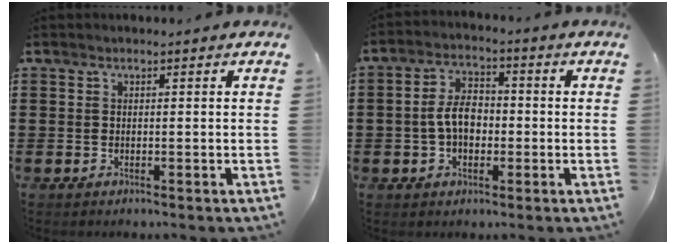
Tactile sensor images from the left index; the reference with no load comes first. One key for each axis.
{"total": 6.0, "fx": -0.6, "fy": 3.7, "fz": 4.8, "tx": -0.102, "ty": 0.007, "tz": -0.016}